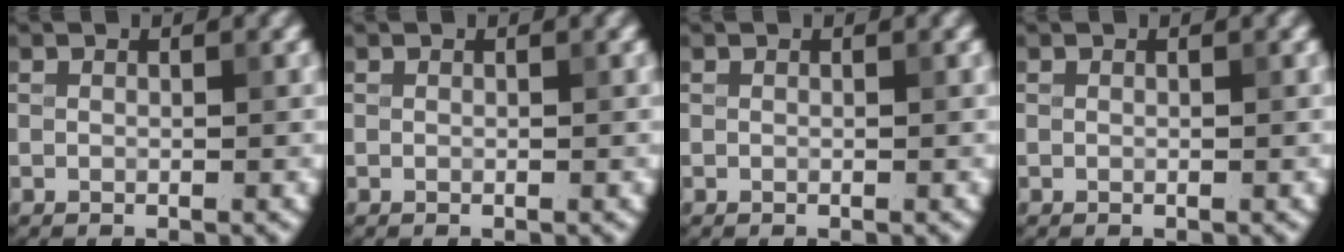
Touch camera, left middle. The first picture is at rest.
{"total": 0.0}
{"total": 0.0}
{"total": 0.0}